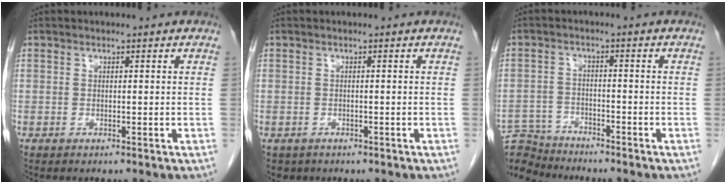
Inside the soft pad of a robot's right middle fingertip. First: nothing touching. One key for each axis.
{"total": 2.1, "fx": -1.4, "fy": 1.6, "fz": 0.4, "tx": -0.010, "ty": 0.000, "tz": -0.017}
{"total": 7.6, "fx": -7.5, "fy": 1.3, "fz": -0.2, "tx": 0.002, "ty": 0.006, "tz": -0.141}